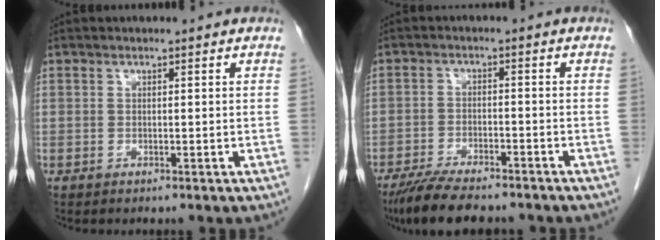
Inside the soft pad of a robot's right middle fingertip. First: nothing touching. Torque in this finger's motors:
{"motor_torque": [1.08, -1.06, 0.07, 0.06]}